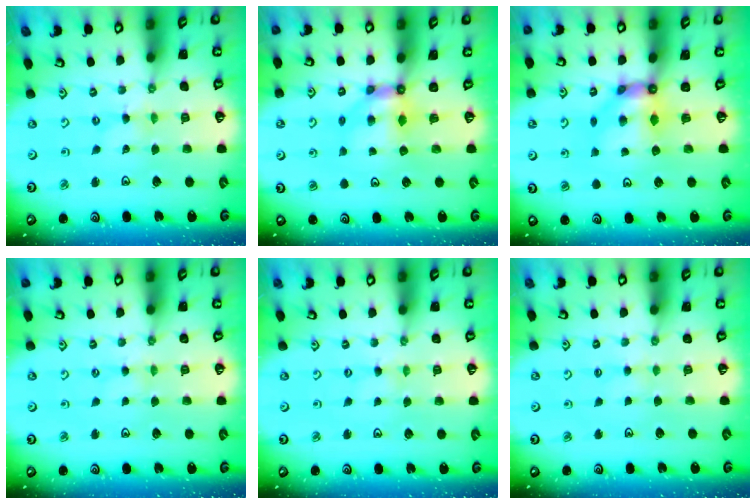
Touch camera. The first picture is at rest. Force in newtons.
{"total": 5.8, "press": 5.8, "slide": 0.2}
{"total": 8.1, "press": 8.1, "slide": 0.5}
{"total": 1.4, "press": 1.3, "slide": 0.4}
{"total": 0.0}
{"total": 1.6, "press": 1.6, "slide": 0.3}